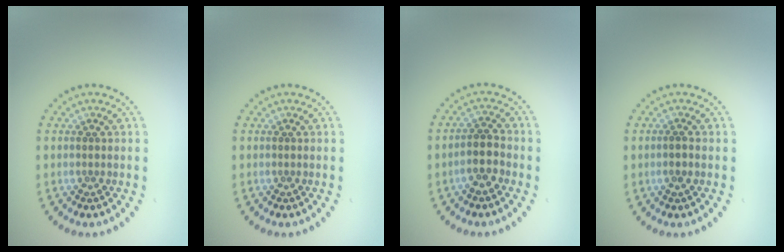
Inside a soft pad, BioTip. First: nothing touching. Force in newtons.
{"total": 0.0}
{"total": 2.4, "press": 2.1, "slide": 1.1}
{"total": 0.9, "press": 0.7, "slide": 0.5}